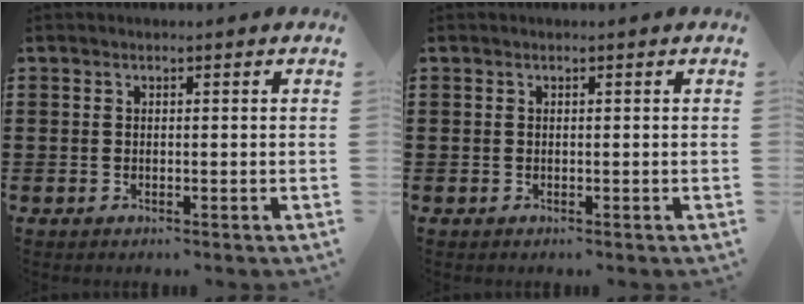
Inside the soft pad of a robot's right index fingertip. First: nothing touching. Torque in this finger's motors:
{"motor_torque": [0.00, 0.00, 0.00, 0.00]}